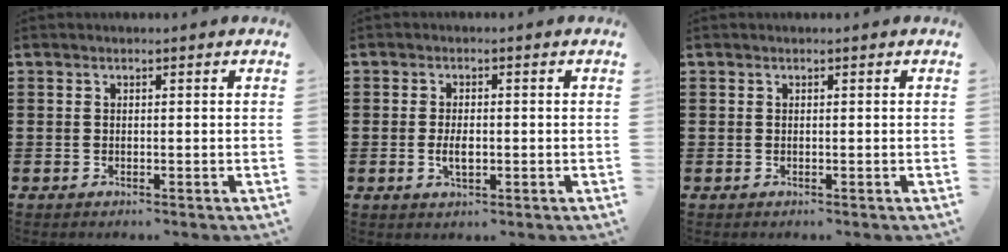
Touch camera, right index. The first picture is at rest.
{"total": 3.0, "force": [-0.5, 1.4, 2.7], "torque": [-0.049, 0.003, -0.008]}
{"total": 0.0}